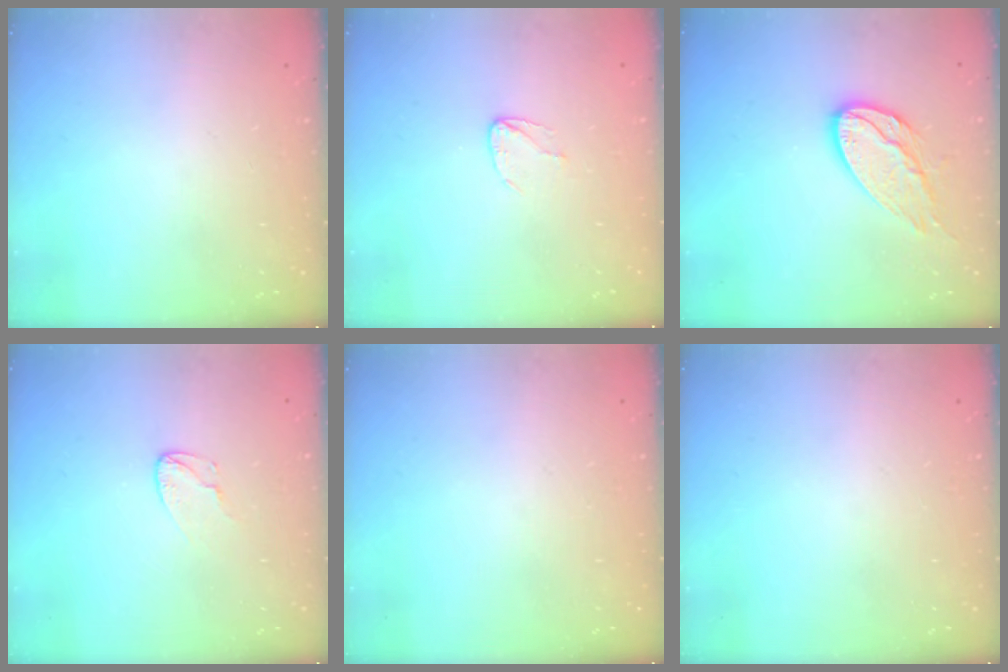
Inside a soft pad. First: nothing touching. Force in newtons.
{"total": 4.5, "press": 4.5, "slide": 0.4}
{"total": 12.2, "press": 12.1, "slide": 0.8}
{"total": 3.5, "press": 3.5, "slide": 0.3}
{"total": 0.0}
{"total": 0.0}